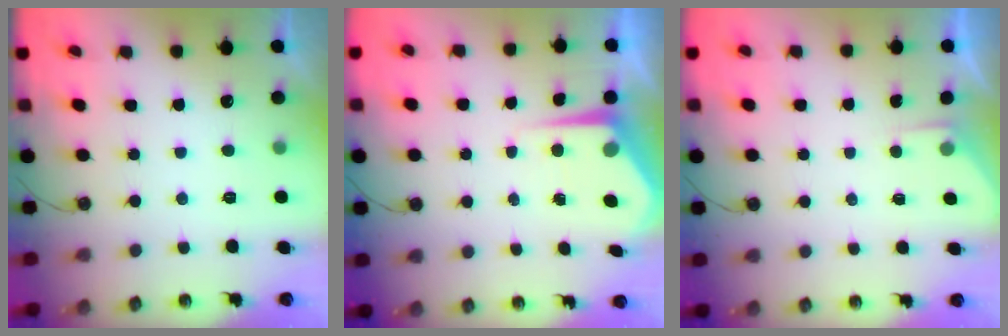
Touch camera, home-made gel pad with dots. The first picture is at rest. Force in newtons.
{"total": 6.7, "press": 6.7, "slide": 0.2}
{"total": 2.1, "press": 2.0, "slide": 0.3}